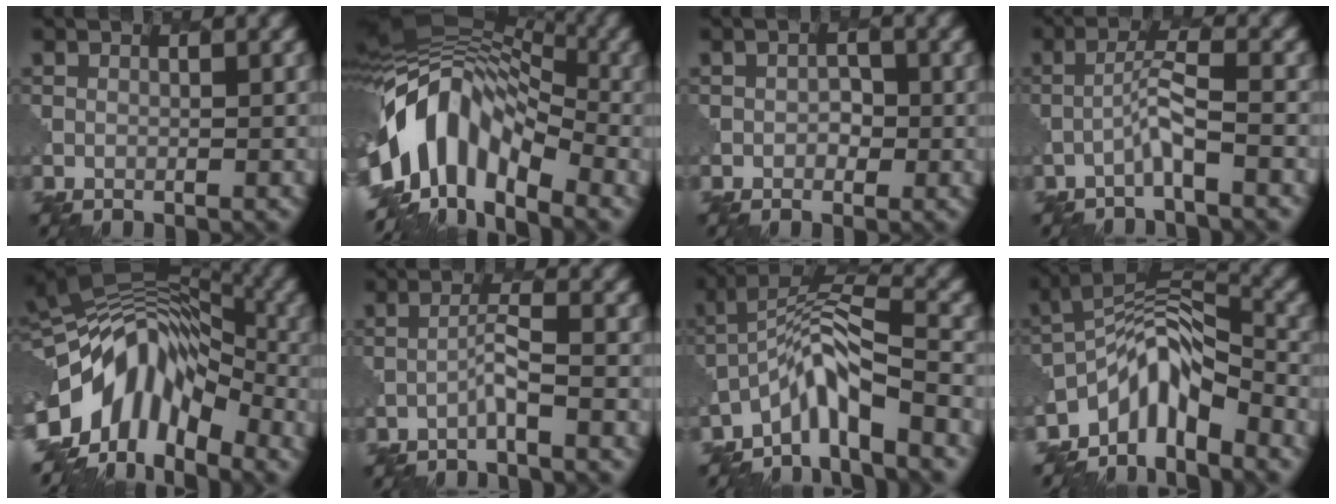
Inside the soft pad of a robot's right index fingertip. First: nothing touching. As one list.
[{"total": 12.4, "force": [-4.2, 7.4, 9.0], "torque": [-0.160, 0.020, -0.090]}, {"total": 1.1, "force": [-0.1, 1.0, 0.6], "torque": [-0.007, 0.001, 0.000]}, {"total": 2.2, "force": [-1.1, -0.1, 1.9], "torque": [-0.040, 0.013, -0.028]}, {"total": 12.5, "force": [-4.5, 7.0, 9.3], "torque": [-0.150, 0.013, -0.086]}, {"total": 1.5, "force": [-0.9, -0.2, 1.3], "torque": [-0.027, 0.011, -0.021]}, {"total": 5.7, "force": [-3.7, 1.2, 4.2], "torque": [-0.070, 0.011, -0.075]}, {"total": 6.8, "force": [-4.6, 2.6, 4.2], "torque": [-0.056, 0.005, -0.093]}]